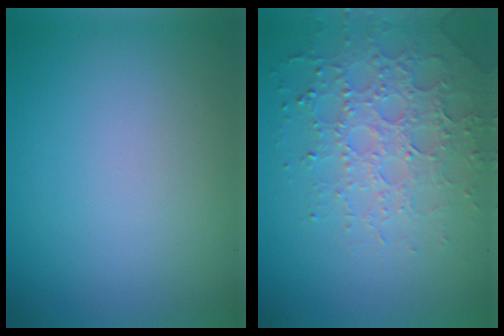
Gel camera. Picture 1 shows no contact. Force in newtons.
{"total": 4.1, "press": 3.9, "slide": 1.2}